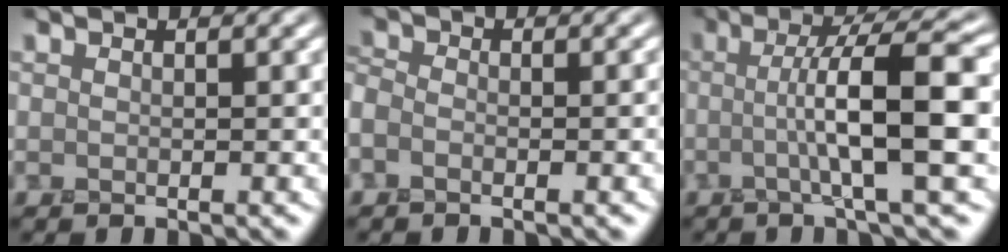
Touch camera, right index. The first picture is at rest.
{"total": 2.8, "force": [-1.2, 1.7, 1.9], "torque": [-0.023, 0.011, -0.034]}
{"total": 8.4, "force": [-0.6, 1.3, 8.3], "torque": [-0.124, 0.012, -0.015]}